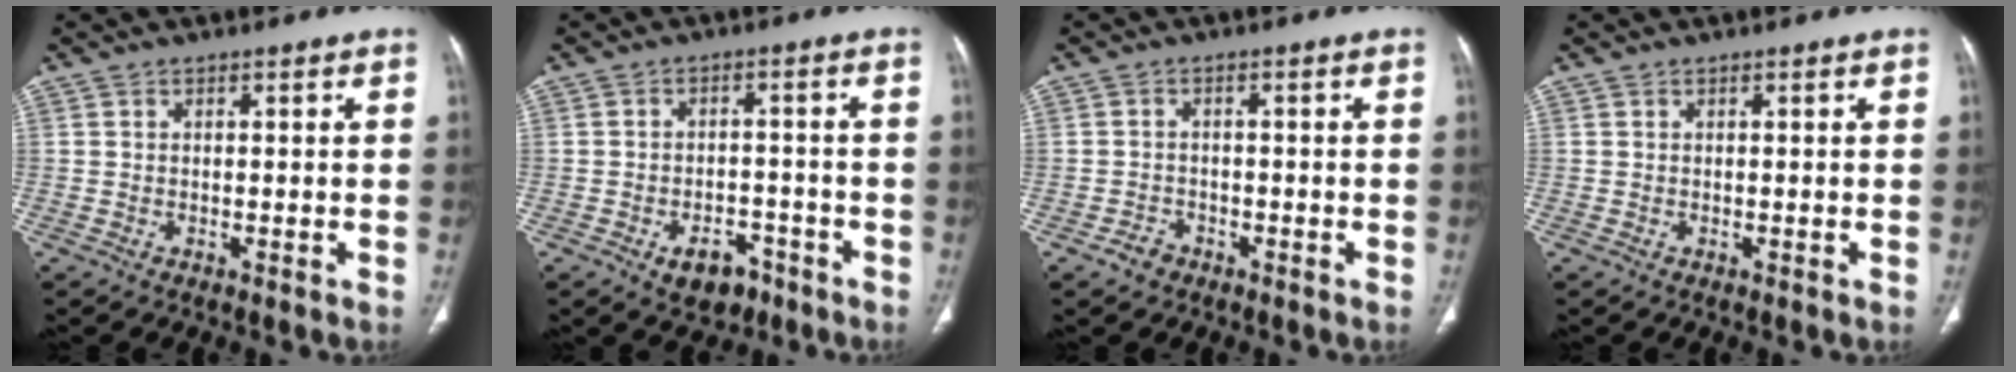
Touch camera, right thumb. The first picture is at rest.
{"total": 6.4, "force": [-3.6, 4.2, 3.3], "torque": [-0.028, 0.028, -0.048]}
{"total": 2.4, "force": [-1.6, 1.8, 0.6], "torque": [-0.010, 0.014, -0.025]}
{"total": 0.0}